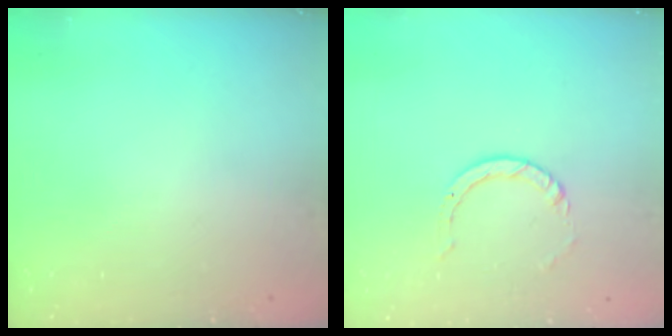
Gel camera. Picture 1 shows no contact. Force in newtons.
{"total": 3.8, "press": 3.7, "slide": 0.3}